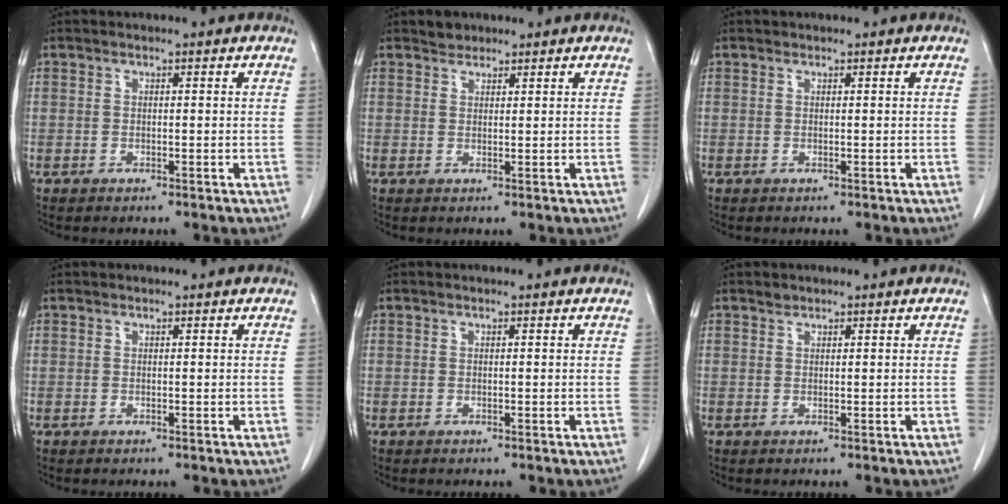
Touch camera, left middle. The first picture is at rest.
{"total": 1.5, "force": [1.3, 0.8, 0.1], "torque": [-0.001, 0.000, 0.020]}
{"total": 0.0}
{"total": 0.0}
{"total": 0.0}
{"total": 0.7, "force": [0.6, 0.2, 0.0], "torque": [0.000, -0.002, 0.009]}